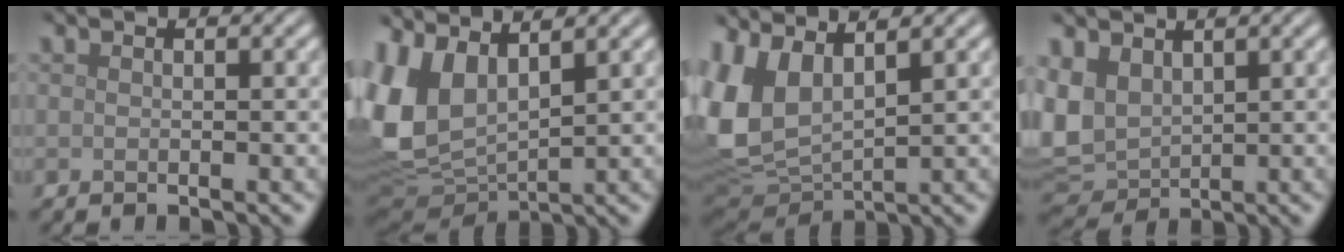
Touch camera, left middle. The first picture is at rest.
{"total": 9.7, "force": [3.3, 5.9, 6.9], "torque": [-0.187, -0.004, 0.070]}
{"total": 8.7, "force": [2.9, 5.1, 6.4], "torque": [-0.178, -0.001, 0.062]}
{"total": 6.2, "force": [1.7, 4.4, 4.1], "torque": [-0.121, -0.001, 0.030]}